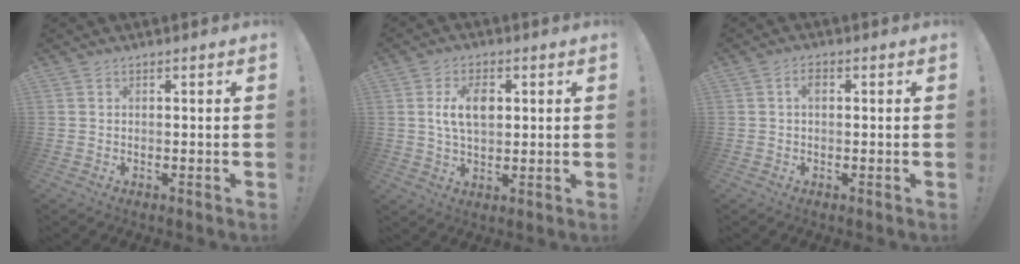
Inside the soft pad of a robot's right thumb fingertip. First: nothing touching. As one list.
[{"total": 9.0, "force": [1.8, 5.8, 6.6], "torque": [-0.107, 0.004, 0.030]}, {"total": 2.3, "force": [0.3, 1.3, 1.9], "torque": [-0.032, 0.007, 0.001]}]